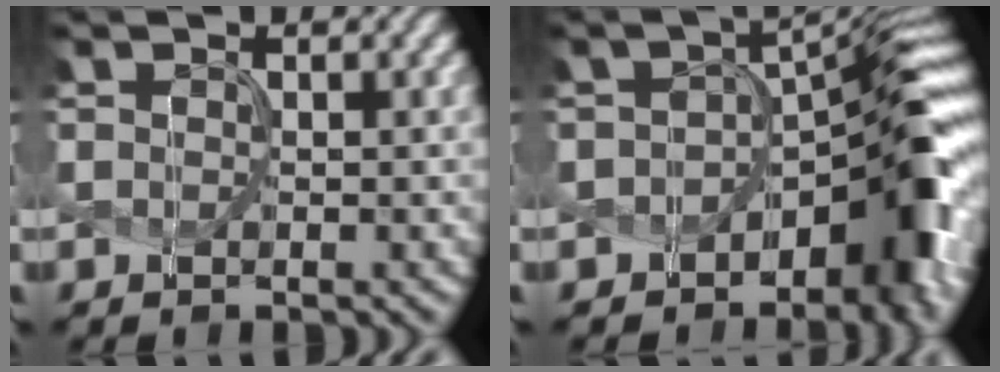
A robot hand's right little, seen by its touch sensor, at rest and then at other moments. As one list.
[{"total": 8.7, "force": [-3.1, 4.1, 7.0], "torque": [-0.074, 0.002, -0.055]}]